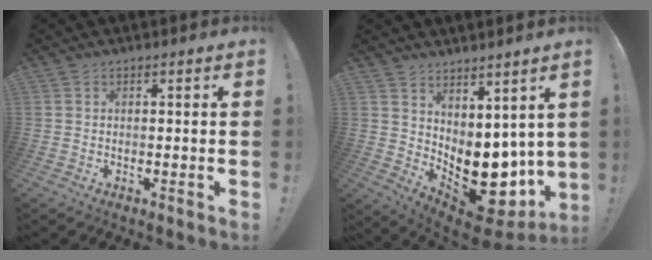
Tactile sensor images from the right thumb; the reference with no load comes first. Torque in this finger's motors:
{"motor_torque": [-0.50, 1.36, 0.89, 0.86, 0.10]}